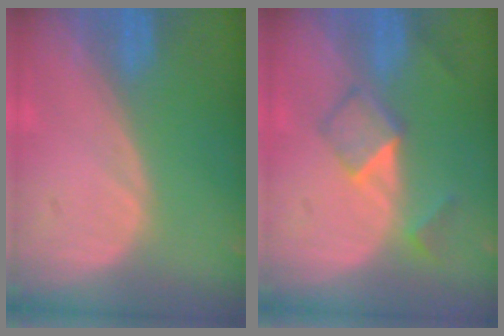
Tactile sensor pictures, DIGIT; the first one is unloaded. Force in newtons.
{"total": 5.3, "press": 4.7, "slide": 2.5}